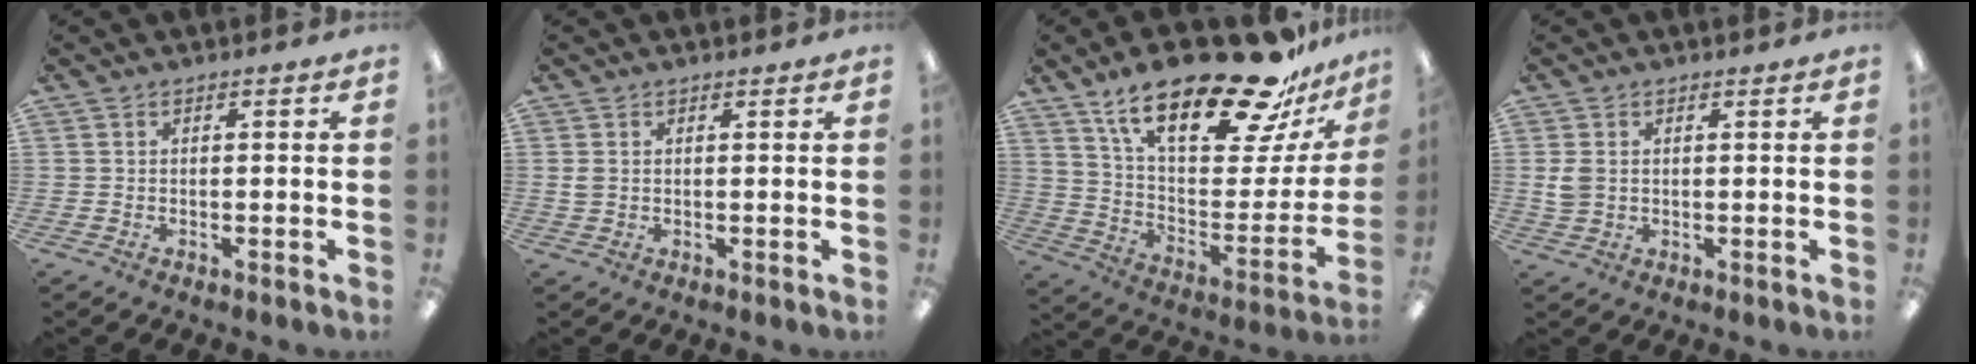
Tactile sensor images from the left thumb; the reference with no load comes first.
{"total": 1.5, "force": [0.6, 1.2, 0.8], "torque": [-0.018, 0.004, 0.010]}
{"total": 27.0, "force": [19.7, 8.1, 16.6], "torque": [-0.258, -0.127, 0.325]}
{"total": 3.4, "force": [0.8, 2.8, 1.9], "torque": [-0.030, 0.001, 0.014]}